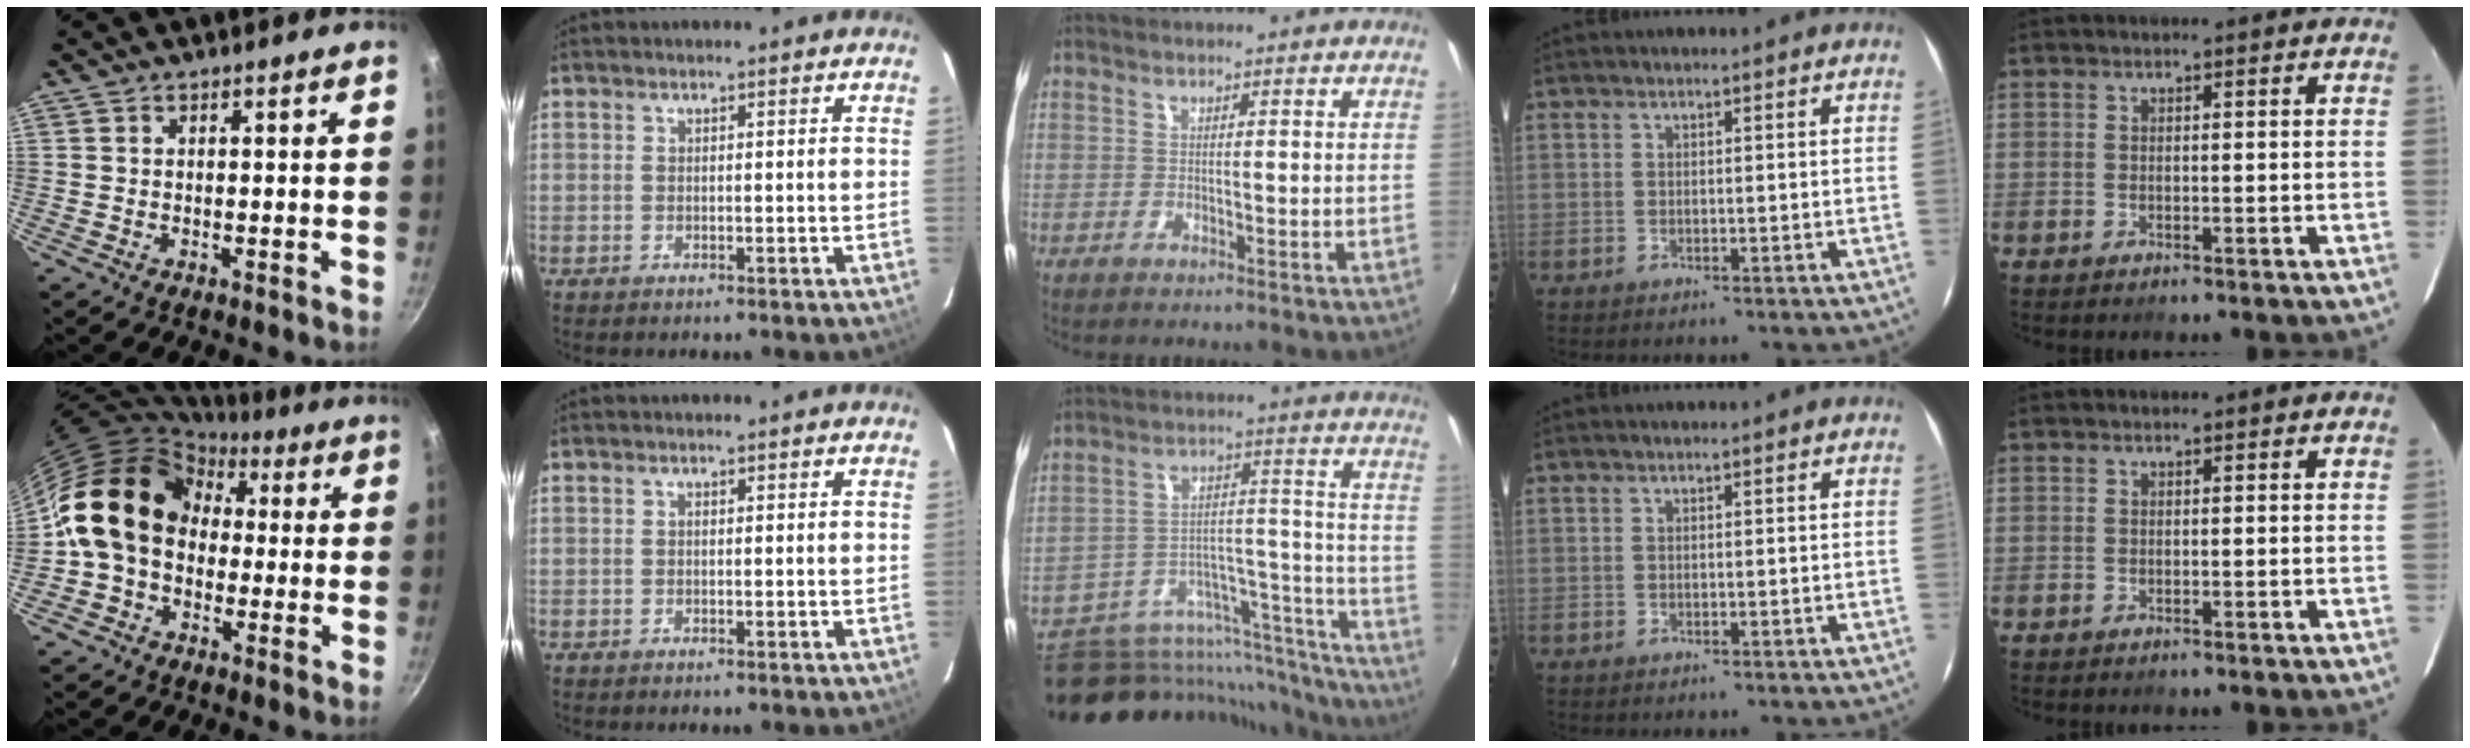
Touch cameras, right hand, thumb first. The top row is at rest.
{"thumb": {"total": 15.8, "force": [1.3, 12.6, 9.5], "torque": [-0.134, 0.041, 0.005]}, "middle": {"total": 22.6, "force": [-17.9, 10.2, 9.3], "torque": [-0.142, 0.039, -0.230]}}